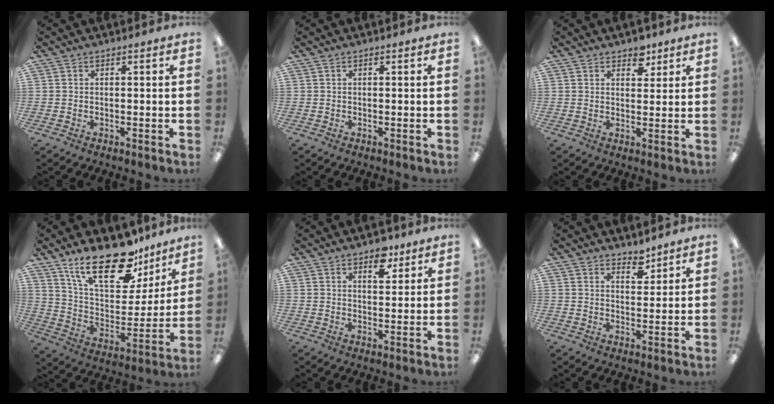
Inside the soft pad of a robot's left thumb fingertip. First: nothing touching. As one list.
[{"total": 0.0}, {"total": 4.5, "force": [3.3, 2.6, 1.5], "torque": [-0.006, -0.015, 0.054]}, {"total": 23.1, "force": [15.8, 10.0, 13.6], "torque": [-0.218, -0.094, 0.275]}, {"total": 6.2, "force": [4.2, 3.1, 3.3], "torque": [-0.027, -0.021, 0.068]}, {"total": 4.2, "force": [3.7, 1.8, 1.0], "torque": [0.006, -0.027, 0.062]}]